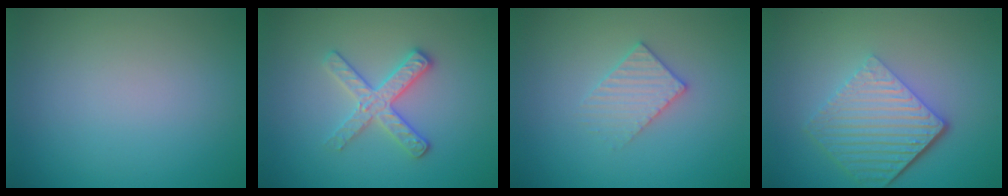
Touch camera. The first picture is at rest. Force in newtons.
{"total": 3.1, "press": 2.9, "slide": 1.1}
{"total": 2.3, "press": 2.2, "slide": 0.3}
{"total": 6.1, "press": 4.3, "slide": 4.4}